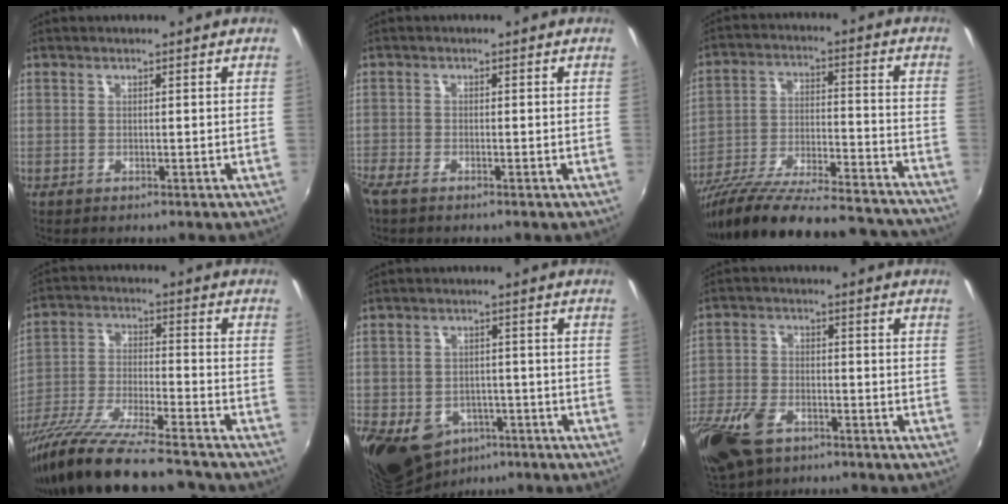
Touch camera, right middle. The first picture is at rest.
{"total": 2.9, "force": [-2.4, 0.8, 1.4], "torque": [-0.037, -0.012, -0.050]}
{"total": 30.4, "force": [-26.5, 6.0, 13.7], "torque": [-0.236, -0.041, -0.383]}
{"total": 20.4, "force": [-16.9, 2.0, 11.3], "torque": [-0.220, -0.060, -0.290]}
{"total": 18.6, "force": [-8.9, 13.4, 9.2], "torque": [-0.243, -0.023, -0.125]}
{"total": 13.0, "force": [-8.0, 7.2, 7.3], "torque": [-0.184, -0.021, -0.156]}